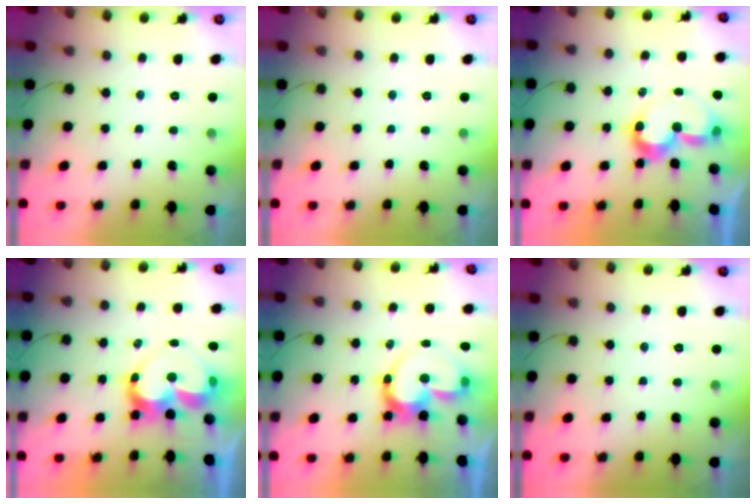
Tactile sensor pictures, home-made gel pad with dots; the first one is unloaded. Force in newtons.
{"total": 0.0}
{"total": 8.9, "press": 8.9, "slide": 0.7}
{"total": 11.5, "press": 11.4, "slide": 0.8}
{"total": 14.6, "press": 14.6, "slide": 1.3}
{"total": 0.0}